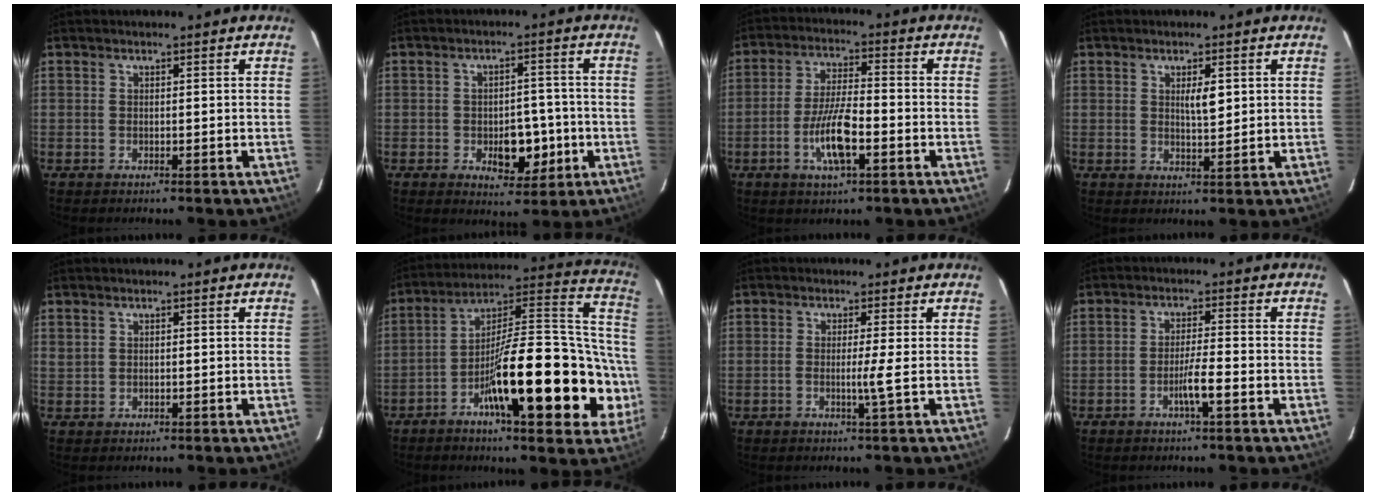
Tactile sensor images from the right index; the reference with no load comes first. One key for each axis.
{"total": 7.3, "fx": -2.1, "fy": 3.9, "fz": 5.8, "tx": -0.073, "ty": 0.008, "tz": -0.021}
{"total": 8.7, "fx": -3.2, "fy": 1.8, "fz": 7.9, "tx": -0.154, "ty": -0.001, "tz": -0.057}
{"total": 3.1, "fx": 1.0, "fy": 0.7, "fz": 2.8, "tx": -0.047, "ty": -0.003, "tz": 0.016}
{"total": 0.7, "fx": 0.4, "fy": 0.4, "fz": 0.5, "tx": -0.015, "ty": 0.003, "tz": 0.012}
{"total": 25.1, "fx": -8.1, "fy": 5.1, "fz": 23.2, "tx": -0.284, "ty": 0.026, "tz": -0.117}
{"total": 2.4, "fx": -0.5, "fy": -0.9, "fz": 2.2, "tx": -0.040, "ty": -0.004, "tz": -0.010}
{"total": 4.0, "fx": -1.8, "fy": -0.1, "fz": 3.5, "tx": -0.062, "ty": -0.002, "tz": -0.034}